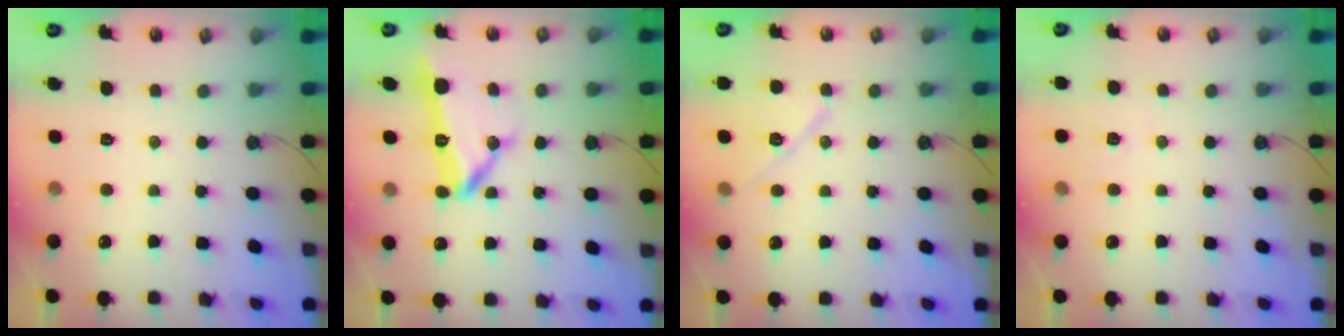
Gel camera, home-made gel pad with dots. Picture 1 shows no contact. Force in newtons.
{"total": 11.6, "press": 11.4, "slide": 2.2}
{"total": 10.2, "press": 10.2, "slide": 0.9}
{"total": 3.7, "press": 2.6, "slide": 2.6}